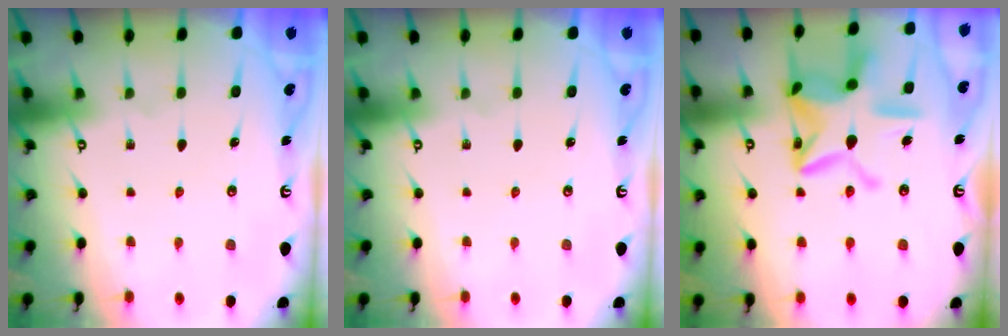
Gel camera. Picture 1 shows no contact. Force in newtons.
{"total": 0.0}
{"total": 18.4, "press": 18.3, "slide": 1.7}